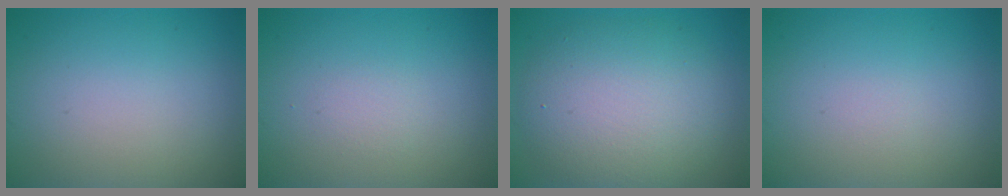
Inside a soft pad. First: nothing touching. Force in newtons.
{"total": 0.8, "press": 0.8, "slide": 0.1}
{"total": 7.4, "press": 7.4, "slide": 0.2}
{"total": 0.0}